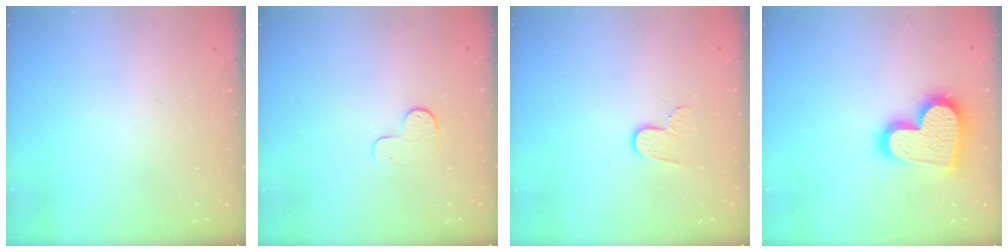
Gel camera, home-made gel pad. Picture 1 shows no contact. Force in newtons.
{"total": 4.6, "press": 4.6, "slide": 0.4}
{"total": 6.6, "press": 6.6, "slide": 0.6}
{"total": 18.5, "press": 18.4, "slide": 1.5}